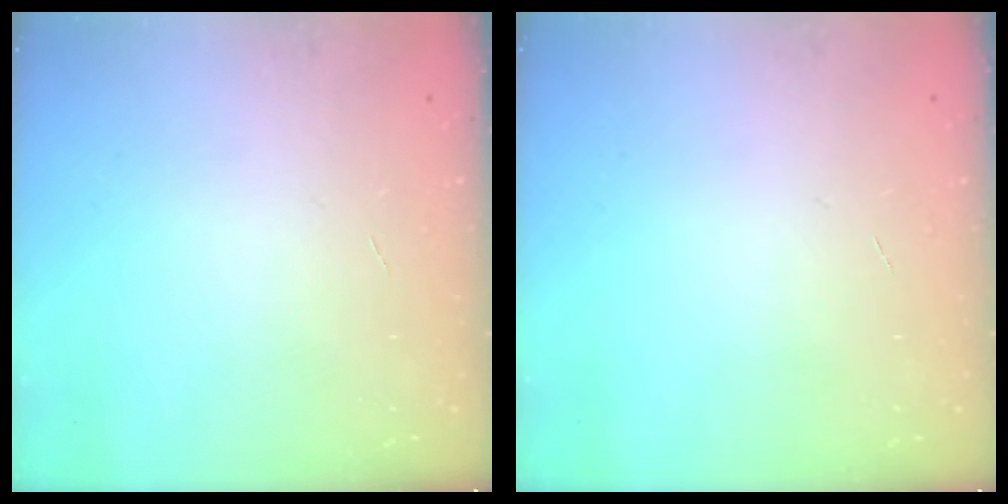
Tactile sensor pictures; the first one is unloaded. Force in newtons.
{"total": 0.0}